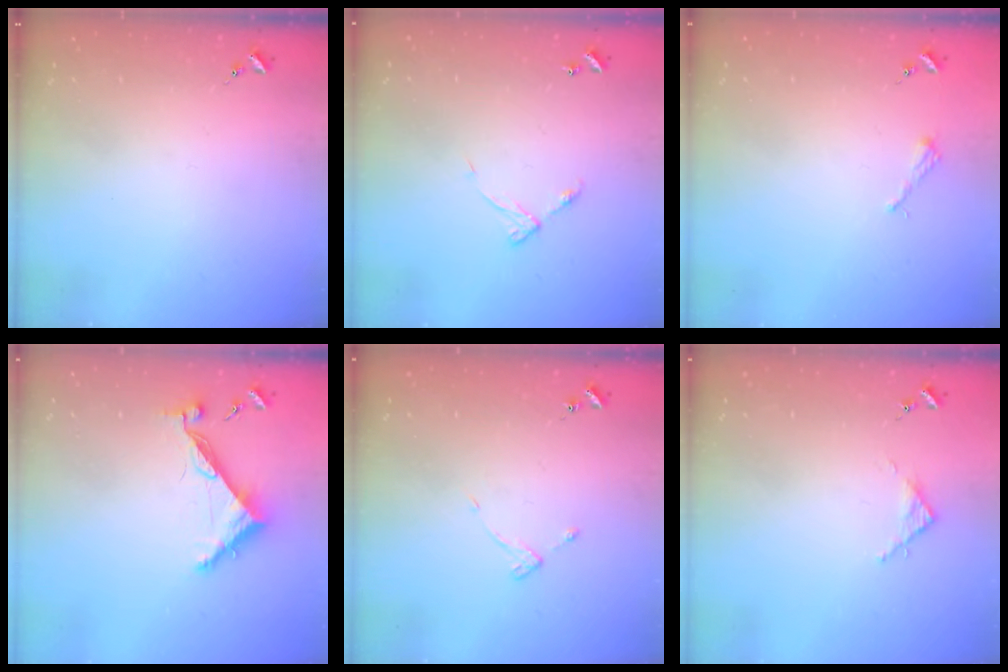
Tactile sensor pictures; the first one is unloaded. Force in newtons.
{"total": 6.5, "press": 6.5, "slide": 0.5}
{"total": 2.2, "press": 2.2, "slide": 0.3}
{"total": 7.3, "press": 7.3, "slide": 0.6}
{"total": 3.6, "press": 3.6, "slide": 0.6}
{"total": 2.8, "press": 2.8, "slide": 0.4}